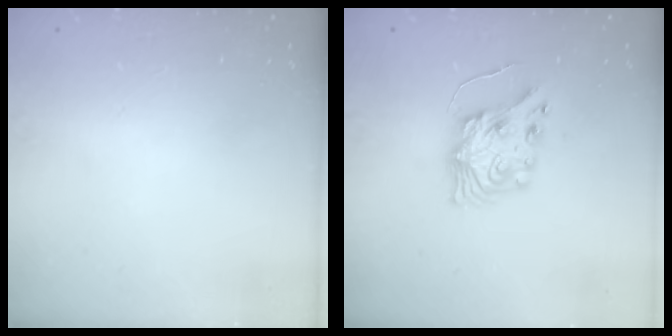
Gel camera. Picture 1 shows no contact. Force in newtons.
{"total": 8.7, "press": 8.6, "slide": 0.4}